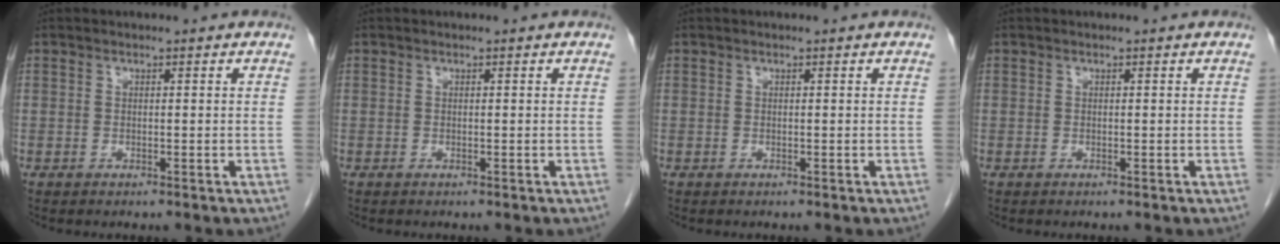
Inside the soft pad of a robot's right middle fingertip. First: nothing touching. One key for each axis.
{"total": 0.0}
{"total": 0.0}
{"total": 0.0}